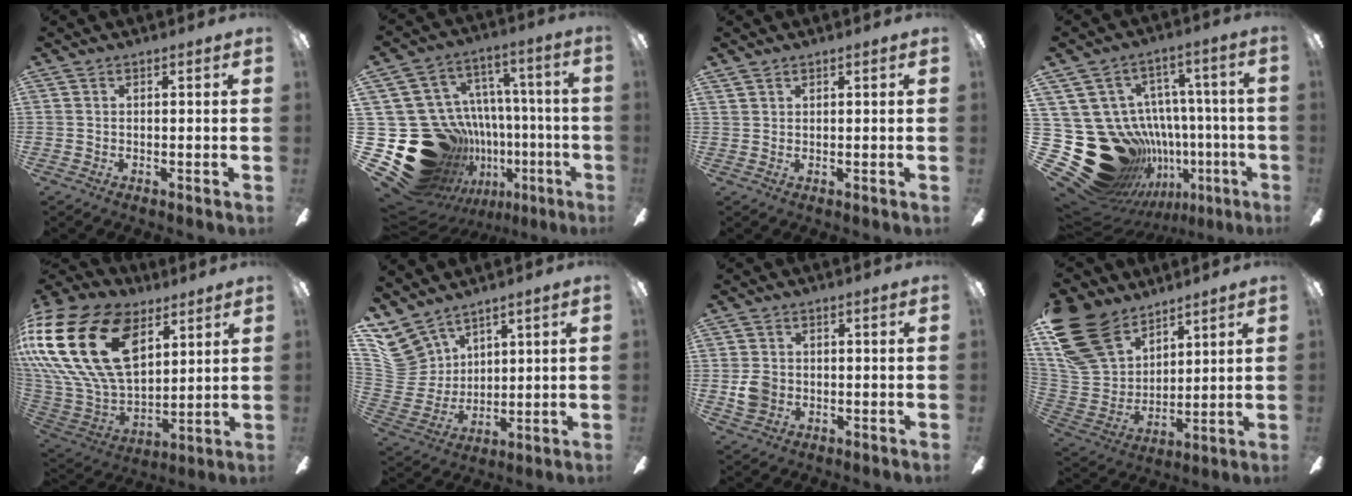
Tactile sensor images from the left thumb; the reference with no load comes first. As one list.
[{"total": 27.6, "force": [-7.5, 22.7, 13.7], "torque": [-0.269, 0.004, -0.036]}, {"total": 1.3, "force": [1.1, 0.6, 0.1], "torque": [-0.002, 0.000, 0.022]}, {"total": 26.7, "force": [-6.8, 22.1, 13.4], "torque": [-0.251, 0.004, -0.029]}, {"total": 31.9, "force": [11.3, 20.5, 21.7], "torque": [-0.474, -0.048, 0.219]}, {"total": 12.6, "force": [9.2, 8.2, 2.7], "torque": [-0.095, -0.050, 0.188]}, {"total": 5.0, "force": [-0.6, 4.5, 2.0], "torque": [-0.020, 0.008, -0.010]}, {"total": 21.4, "force": [13.7, 13.0, 10.1], "torque": [-0.250, -0.064, 0.262]}]